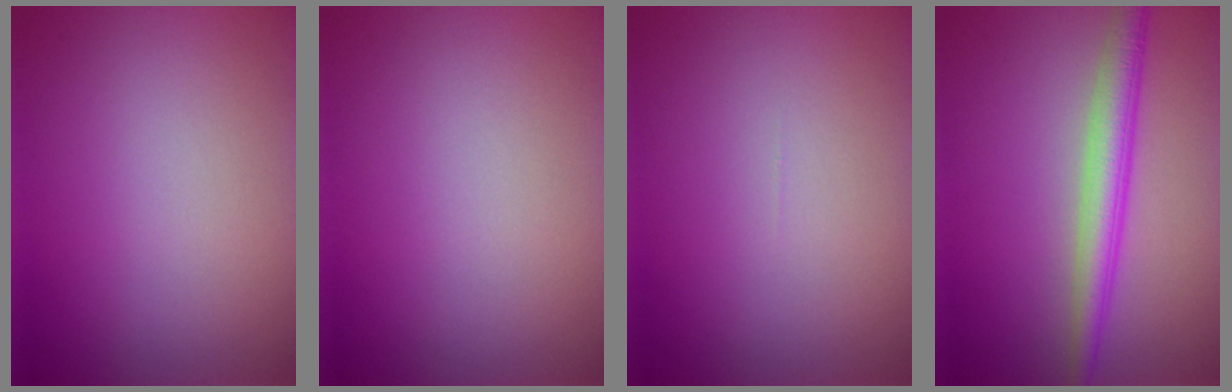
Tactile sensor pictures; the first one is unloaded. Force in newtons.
{"total": 0.0}
{"total": 0.0}
{"total": 3.9, "press": 3.9, "slide": 0.1}